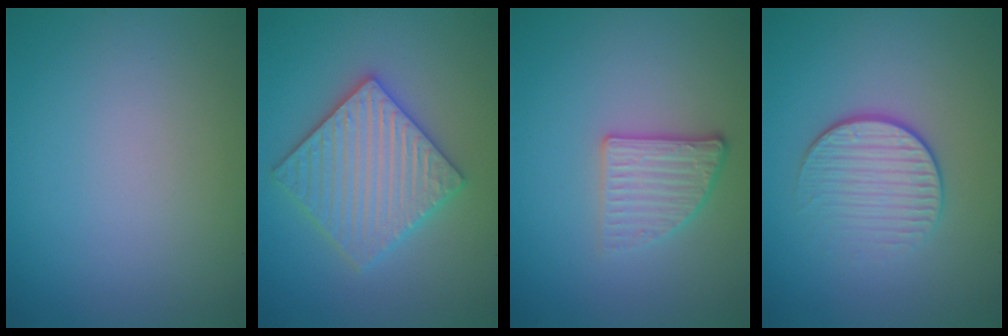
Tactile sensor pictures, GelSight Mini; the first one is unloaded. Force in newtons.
{"total": 5.9, "press": 5.8, "slide": 1.1}
{"total": 2.6, "press": 2.3, "slide": 1.3}
{"total": 3.6, "press": 2.6, "slide": 2.5}